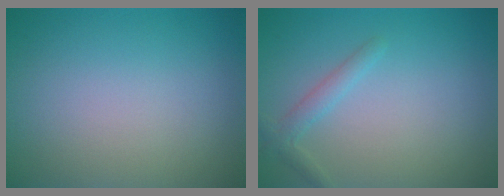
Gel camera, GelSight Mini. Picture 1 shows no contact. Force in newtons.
{"total": 1.6, "press": 1.6, "slide": 0.1}